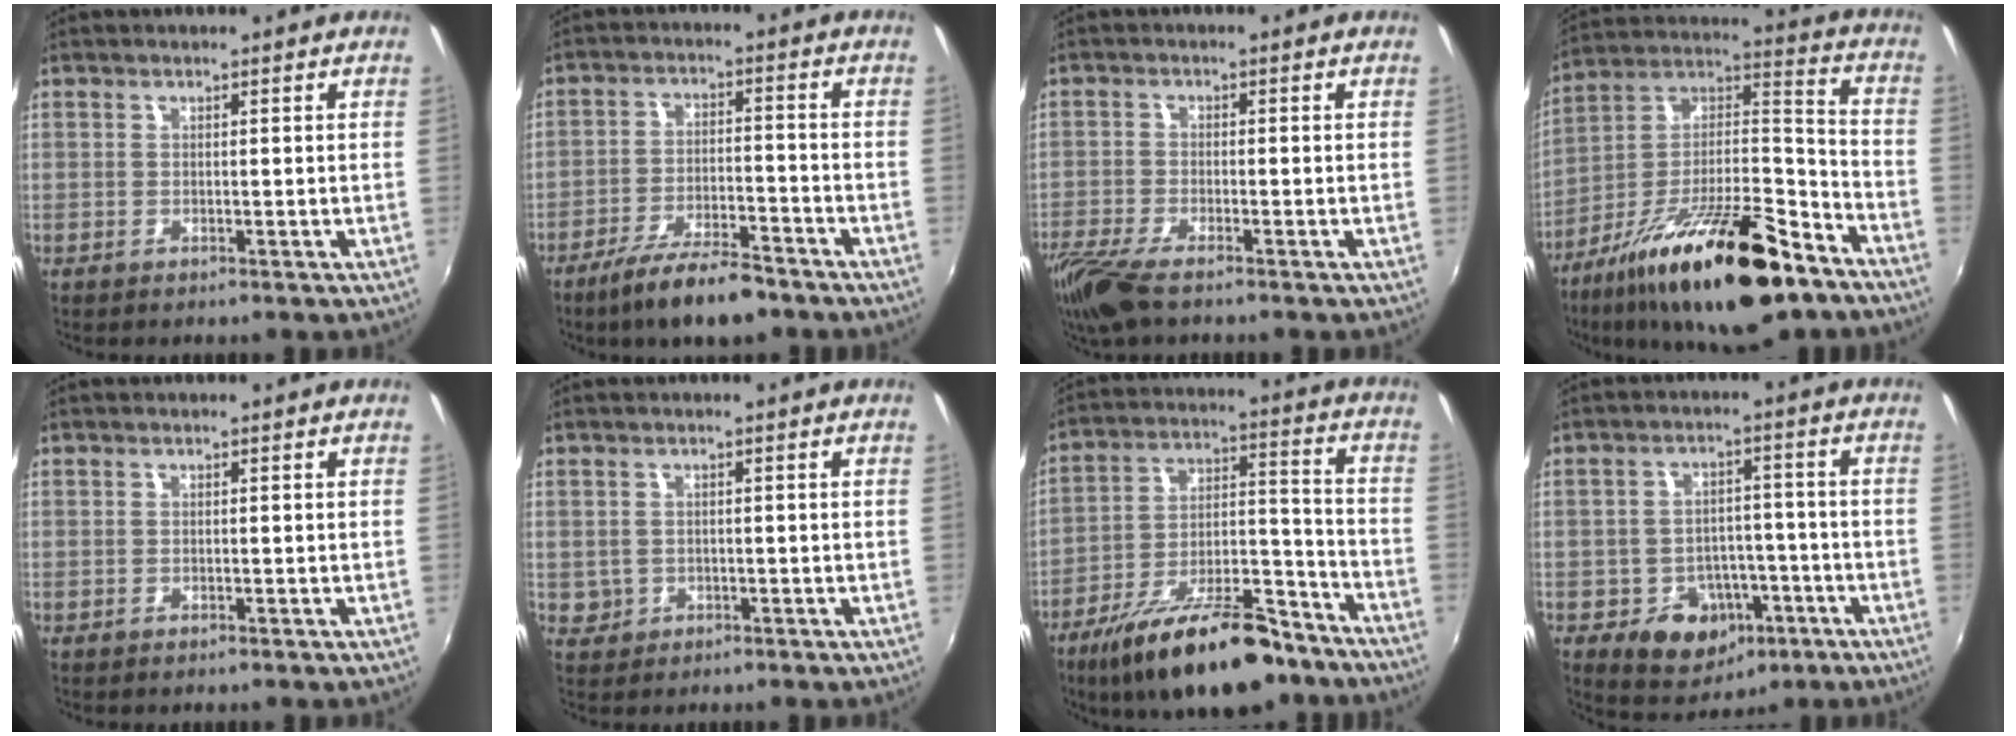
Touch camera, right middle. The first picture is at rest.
{"total": 10.7, "force": [-8.3, 2.8, 6.1], "torque": [-0.130, -0.012, -0.140]}
{"total": 8.6, "force": [-6.4, 2.0, 5.3], "torque": [-0.137, -0.035, -0.125]}
{"total": 26.0, "force": [-16.5, 7.8, 18.6], "torque": [-0.311, -0.010, -0.266]}
{"total": 0.0}
{"total": 2.6, "force": [-0.3, 2.5, 0.6], "torque": [-0.012, -0.001, -0.001]}
{"total": 22.1, "force": [-15.9, 7.9, 13.3], "torque": [-0.226, -0.004, -0.243]}
{"total": 10.5, "force": [-5.0, 7.9, 4.8], "torque": [-0.095, 0.019, -0.050]}